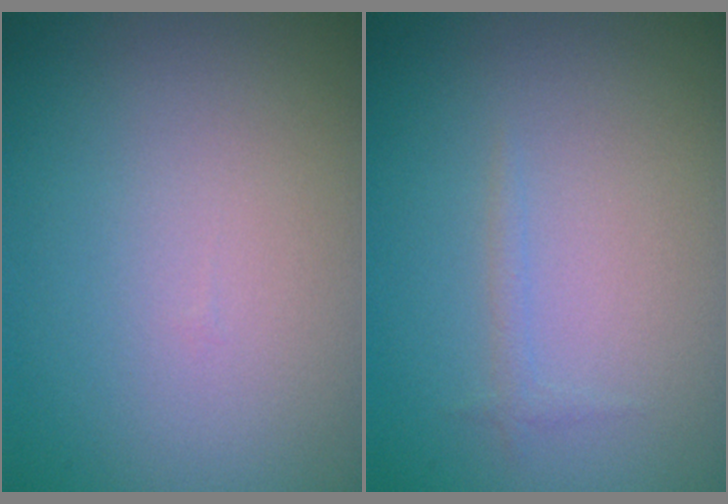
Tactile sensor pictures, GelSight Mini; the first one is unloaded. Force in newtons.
{"total": 0.6, "press": 0.6, "slide": 0.1}